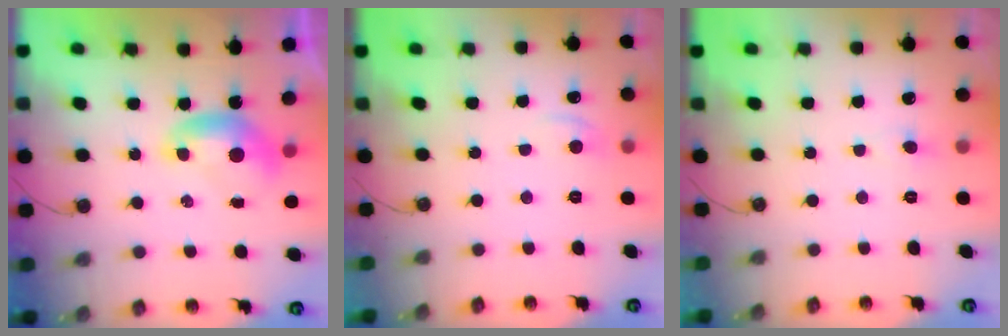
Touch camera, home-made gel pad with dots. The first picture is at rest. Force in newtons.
{"total": 0.8, "press": 0.3, "slide": 0.8}
{"total": 0.7, "press": 0.5, "slide": 0.5}